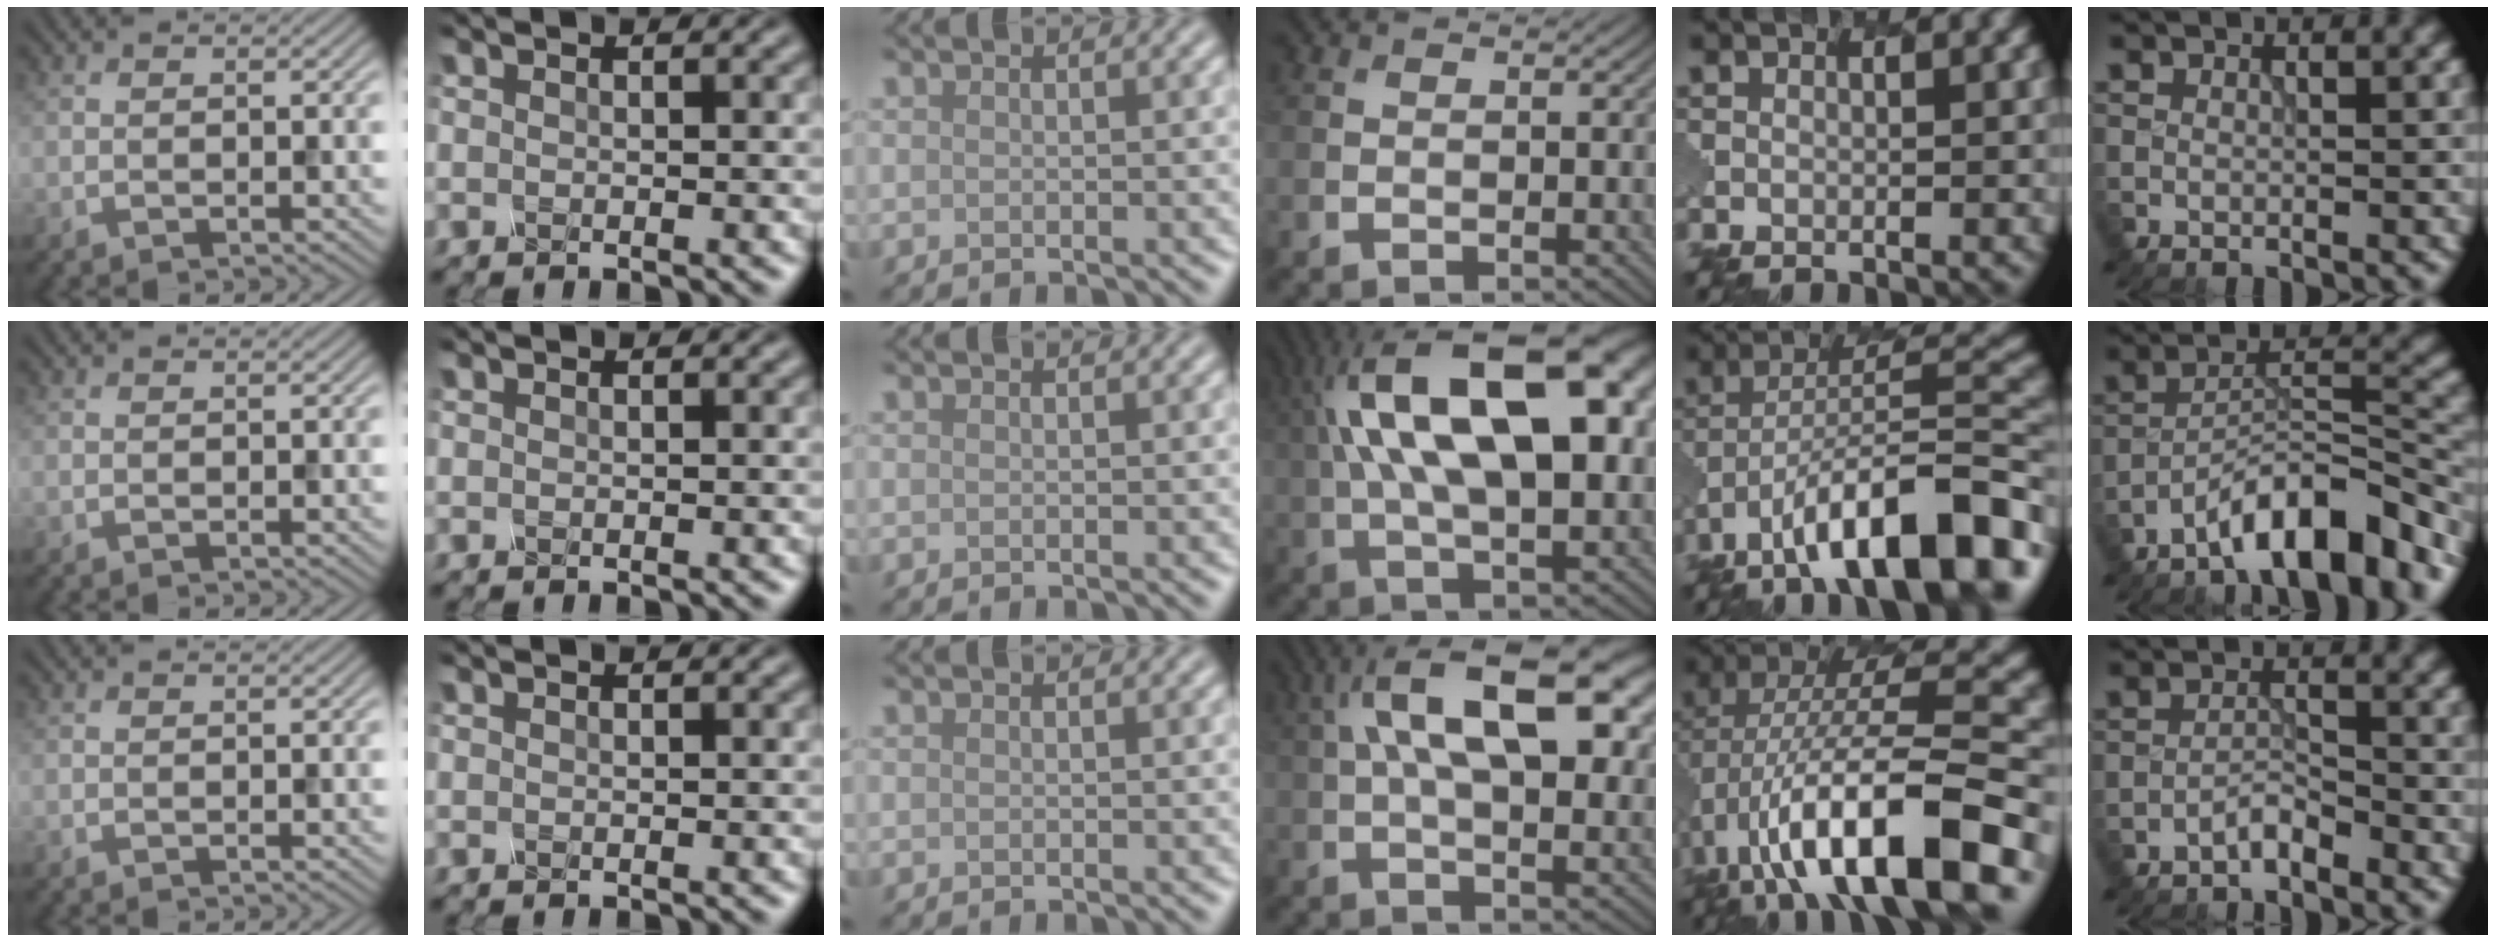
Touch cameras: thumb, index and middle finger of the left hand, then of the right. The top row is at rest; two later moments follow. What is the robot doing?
{"motion": "shake", "object": "salt shaker"}